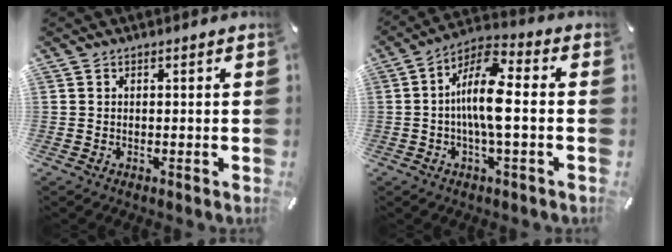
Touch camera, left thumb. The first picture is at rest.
{"total": 12.4, "force": [-0.9, 4.0, 11.7], "torque": [-0.234, -0.006, -0.020]}